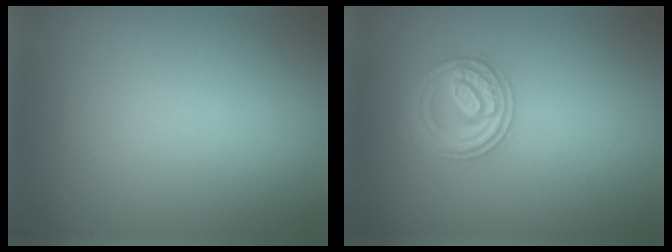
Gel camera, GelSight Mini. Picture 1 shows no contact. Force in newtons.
{"total": 2.7, "press": 2.6, "slide": 0.3}